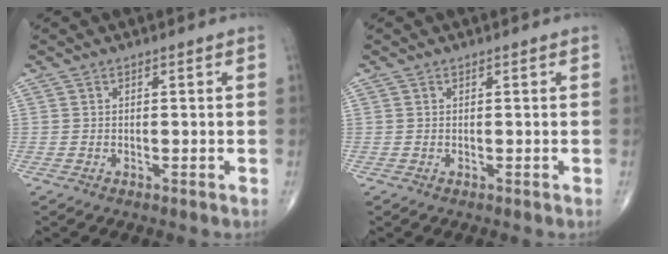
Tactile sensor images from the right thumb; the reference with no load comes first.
{"total": 0.0}